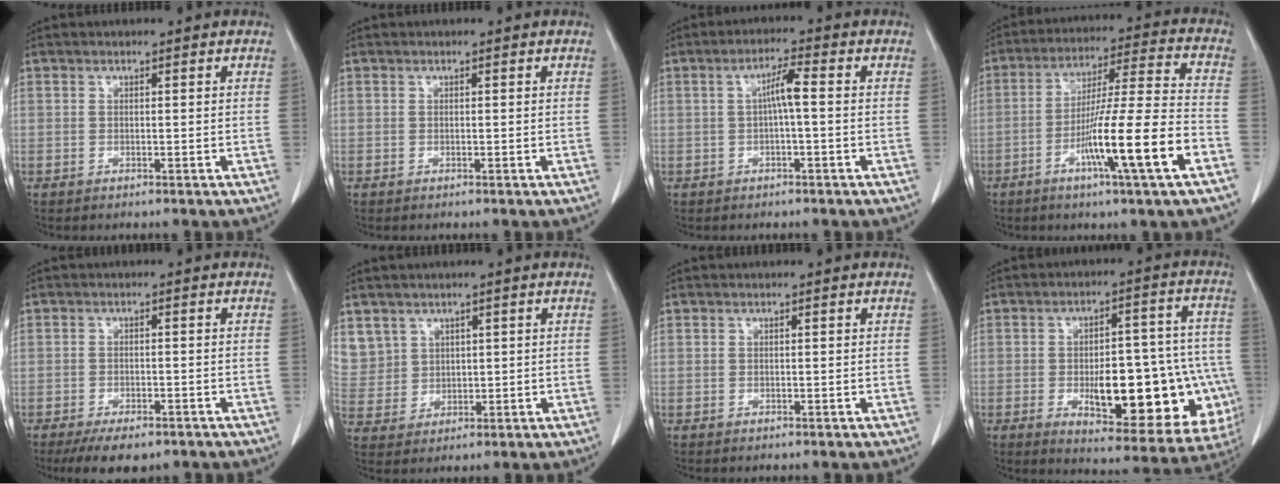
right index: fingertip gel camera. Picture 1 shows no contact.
{"total": 0.0}
{"total": 3.7, "force": [0.1, 0.2, 3.6], "torque": [-0.067, 0.010, 0.003]}
{"total": 15.4, "force": [-6.3, -0.7, 14.1], "torque": [-0.244, -0.008, -0.109]}
{"total": 6.3, "force": [-4.6, 2.3, 3.5], "torque": [-0.050, -0.007, -0.069]}
{"total": 8.1, "force": [4.2, 6.8, 0.9], "torque": [-0.036, 0.016, 0.106]}
{"total": 0.0}
{"total": 22.1, "force": [-5.4, 7.9, 20.0], "torque": [-0.187, 0.027, -0.046]}